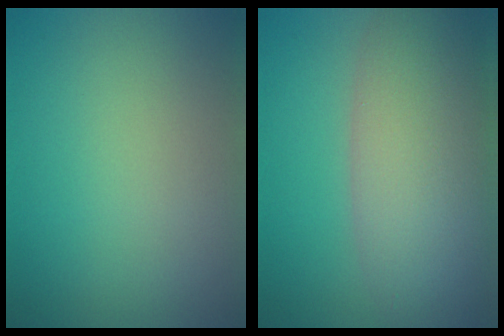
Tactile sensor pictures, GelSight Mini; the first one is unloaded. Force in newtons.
{"total": 8.7, "press": 8.7, "slide": 0.5}